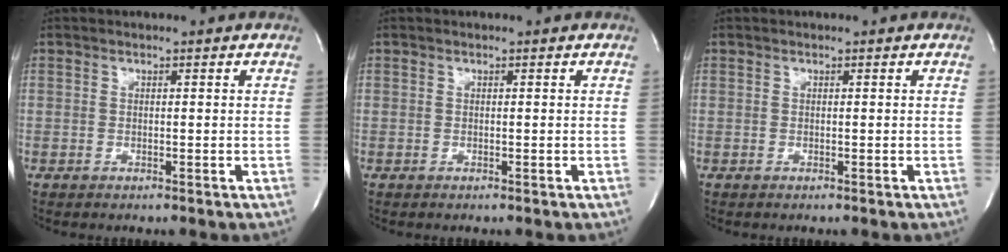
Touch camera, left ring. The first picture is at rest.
{"total": 0.0}
{"total": 0.0}